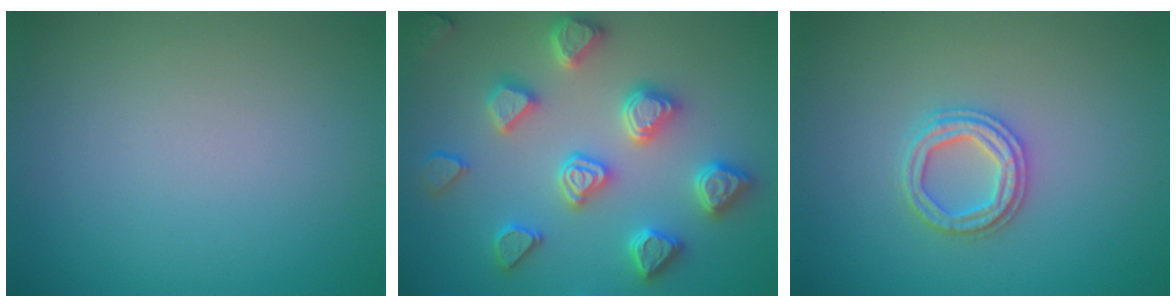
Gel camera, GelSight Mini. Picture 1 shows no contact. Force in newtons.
{"total": 5.4, "press": 5.3, "slide": 1.2}
{"total": 2.4, "press": 2.4, "slide": 0.3}